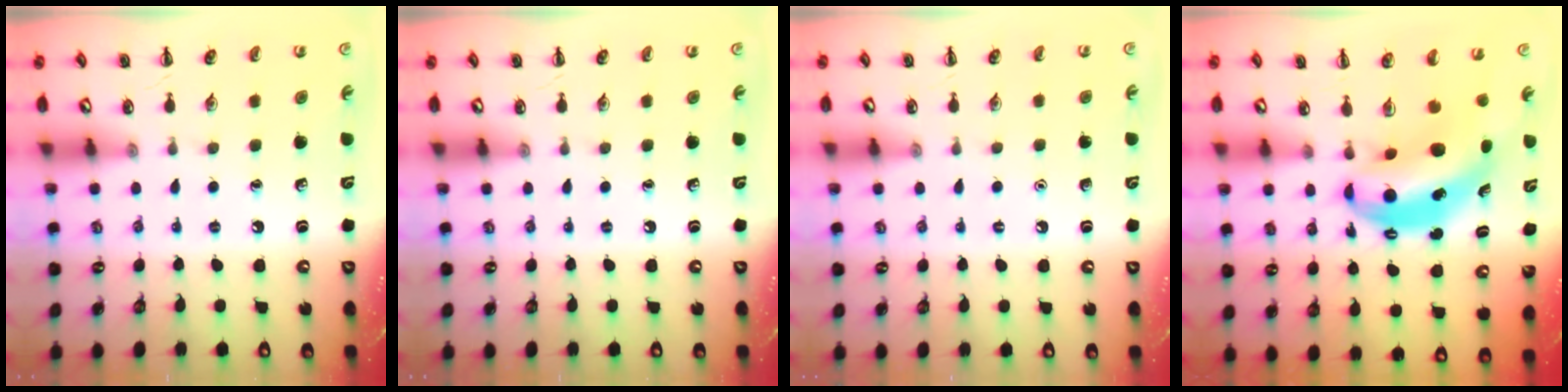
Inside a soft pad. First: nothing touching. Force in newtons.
{"total": 0.0}
{"total": 1.6, "press": 1.6, "slide": 0.1}
{"total": 8.3, "press": 8.0, "slide": 2.1}